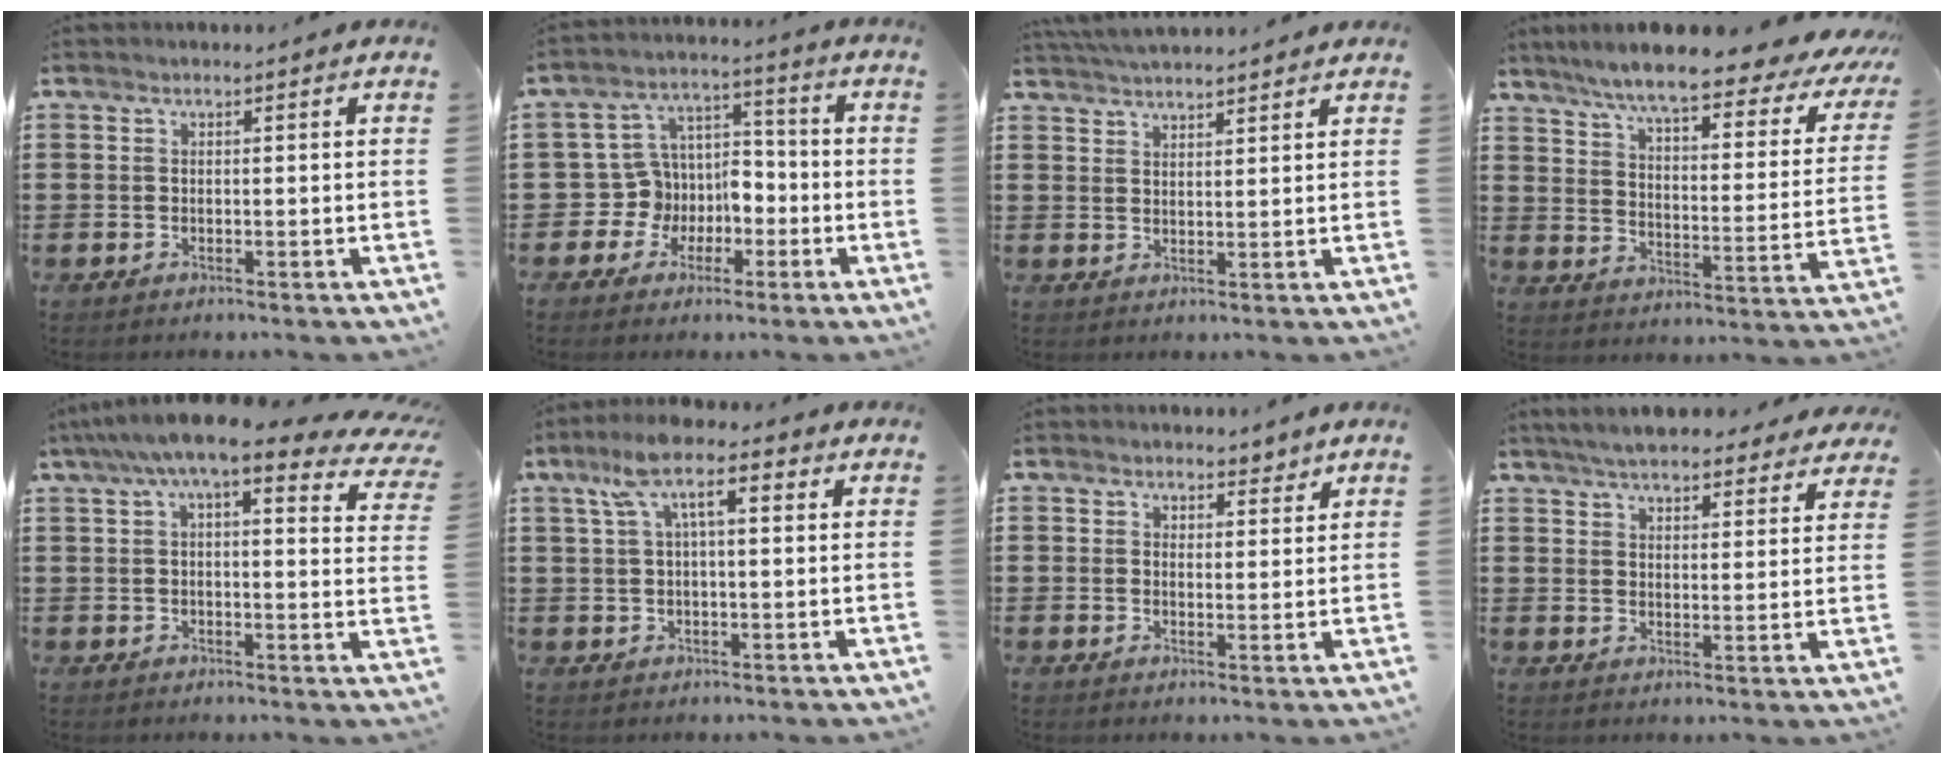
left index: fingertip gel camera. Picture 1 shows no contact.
{"total": 6.8, "force": [-1.6, 6.5, 0.8], "torque": [-0.059, -0.011, -0.030]}
{"total": 3.7, "force": [3.6, 0.1, 0.6], "torque": [-0.022, -0.005, 0.069]}
{"total": 8.1, "force": [6.7, -0.2, 4.6], "torque": [-0.108, -0.049, 0.108]}
{"total": 8.8, "force": [6.2, 1.3, 6.1], "torque": [-0.126, -0.017, 0.105]}
{"total": 7.8, "force": [3.2, 2.4, 6.7], "torque": [-0.138, 0.011, 0.053]}
{"total": 2.9, "force": [2.6, 1.2, 0.5], "torque": [-0.010, 0.000, 0.046]}
{"total": 5.7, "force": [5.4, 0.7, 1.5], "torque": [-0.050, -0.016, 0.099]}